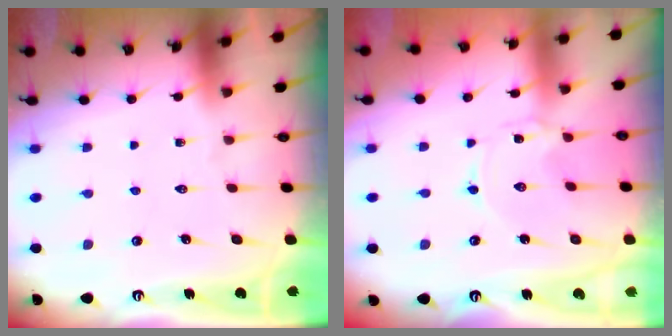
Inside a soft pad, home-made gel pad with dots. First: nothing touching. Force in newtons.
{"total": 0.0}